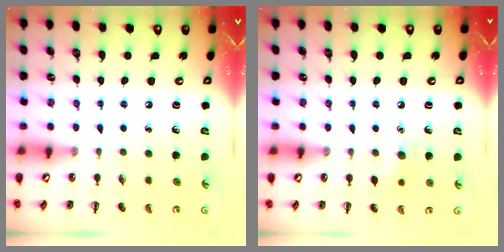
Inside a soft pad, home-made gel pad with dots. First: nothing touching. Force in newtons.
{"total": 6.2, "press": 6.0, "slide": 1.5}